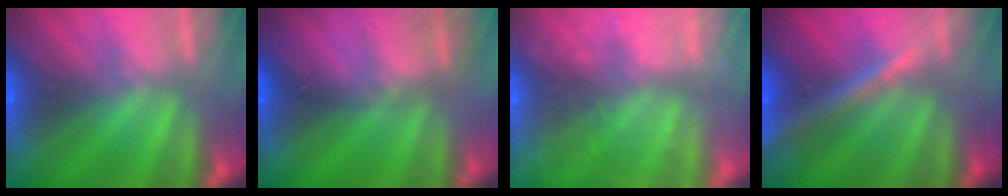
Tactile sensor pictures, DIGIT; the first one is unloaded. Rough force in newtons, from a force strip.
{"total": 2.8}
{"total": 8.0}
{"total": 2.4}